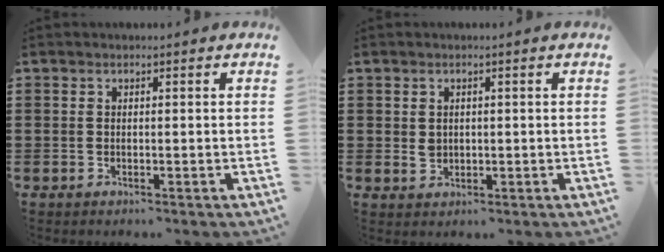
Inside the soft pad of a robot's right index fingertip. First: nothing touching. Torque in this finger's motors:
{"motor_torque": [1.19, 0.95, 0.29, 0.04]}